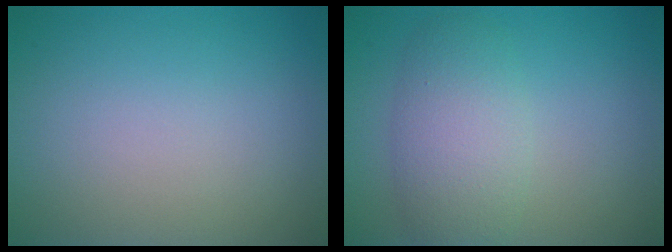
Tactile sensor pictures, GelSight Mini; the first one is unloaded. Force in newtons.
{"total": 4.5, "press": 4.5, "slide": 0.2}